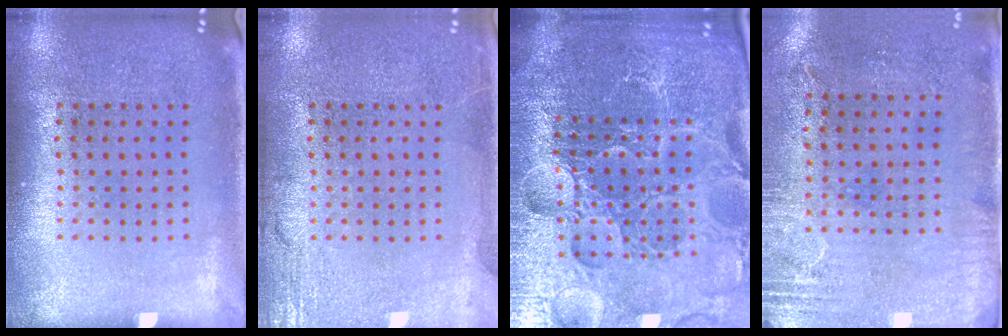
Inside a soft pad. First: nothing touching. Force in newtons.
{"total": 2.7, "press": 2.7, "slide": 0.3}
{"total": 6.2, "press": 5.6, "slide": 2.8}
{"total": 3.0, "press": 2.5, "slide": 1.8}